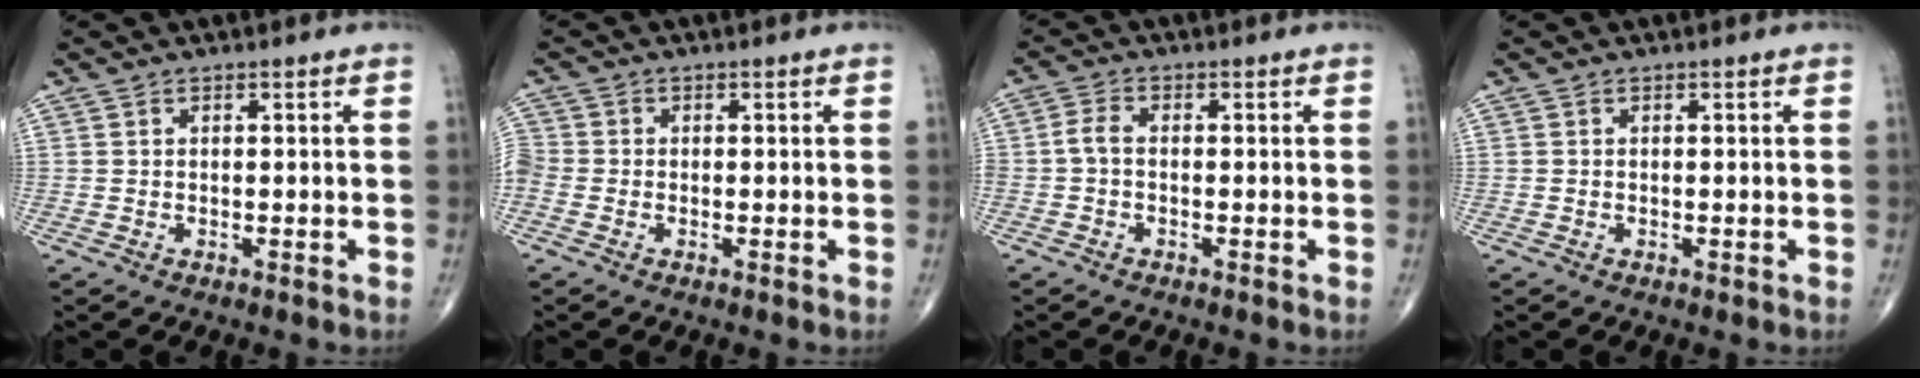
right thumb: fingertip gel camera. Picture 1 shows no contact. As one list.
[{"total": 4.4, "force": [-1.2, 3.5, 2.4], "torque": [-0.074, 0.007, -0.030]}, {"total": 2.8, "force": [-0.6, 1.4, 2.3], "torque": [-0.052, 0.005, -0.021]}, {"total": 0.0}]